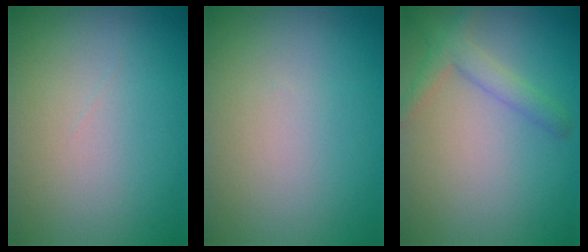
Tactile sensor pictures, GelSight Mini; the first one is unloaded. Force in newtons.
{"total": 0.0}
{"total": 2.4, "press": 2.4, "slide": 0.2}